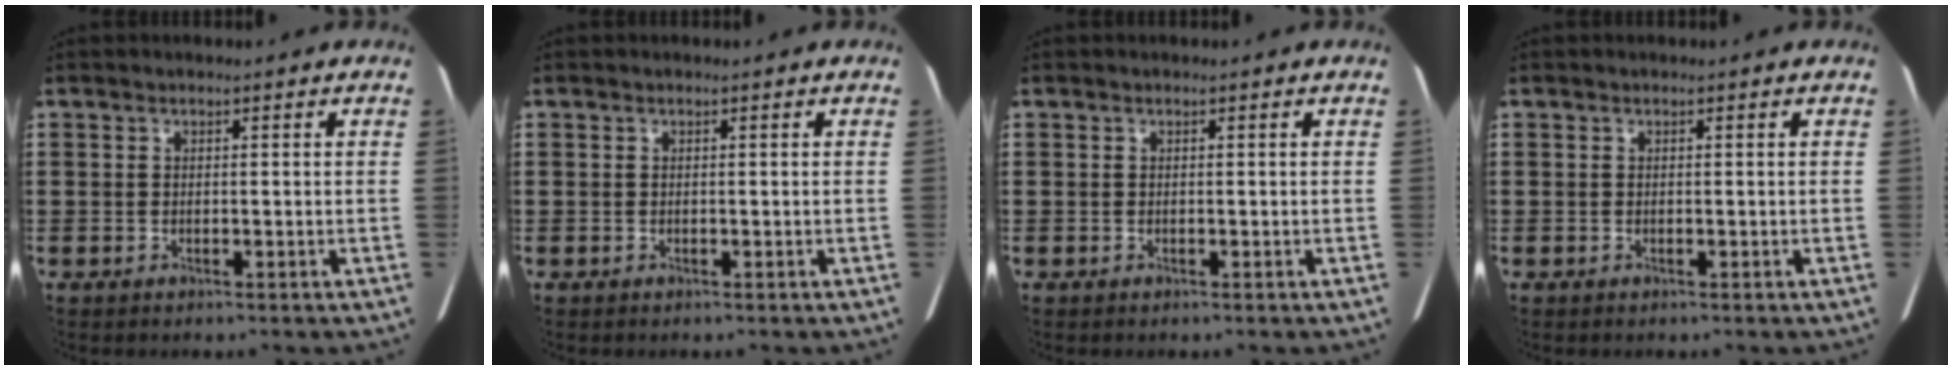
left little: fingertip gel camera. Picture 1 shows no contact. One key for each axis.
{"total": 0.0}
{"total": 0.0}
{"total": 0.0}